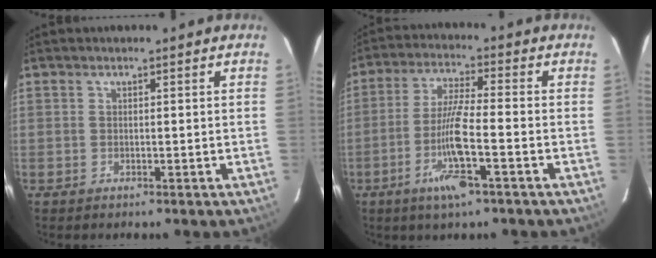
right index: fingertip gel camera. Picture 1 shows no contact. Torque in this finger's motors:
{"motor_torque": [1.90, -0.24, 1.05, 0.21]}